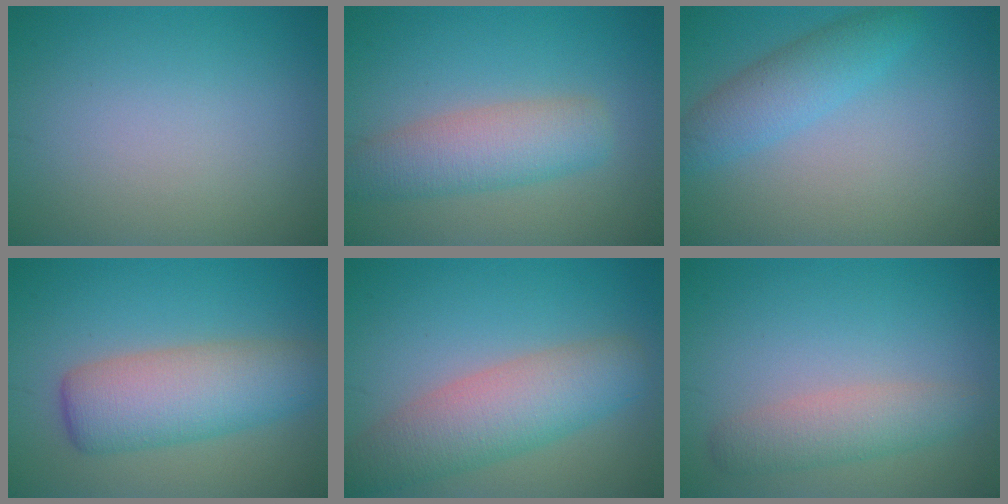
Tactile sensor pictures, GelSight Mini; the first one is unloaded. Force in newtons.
{"total": 4.8, "press": 4.8, "slide": 0.2}
{"total": 3.5, "press": 3.5, "slide": 0.2}
{"total": 6.8, "press": 6.8, "slide": 0.5}
{"total": 6.4, "press": 6.4, "slide": 0.4}
{"total": 3.2, "press": 3.2, "slide": 0.1}